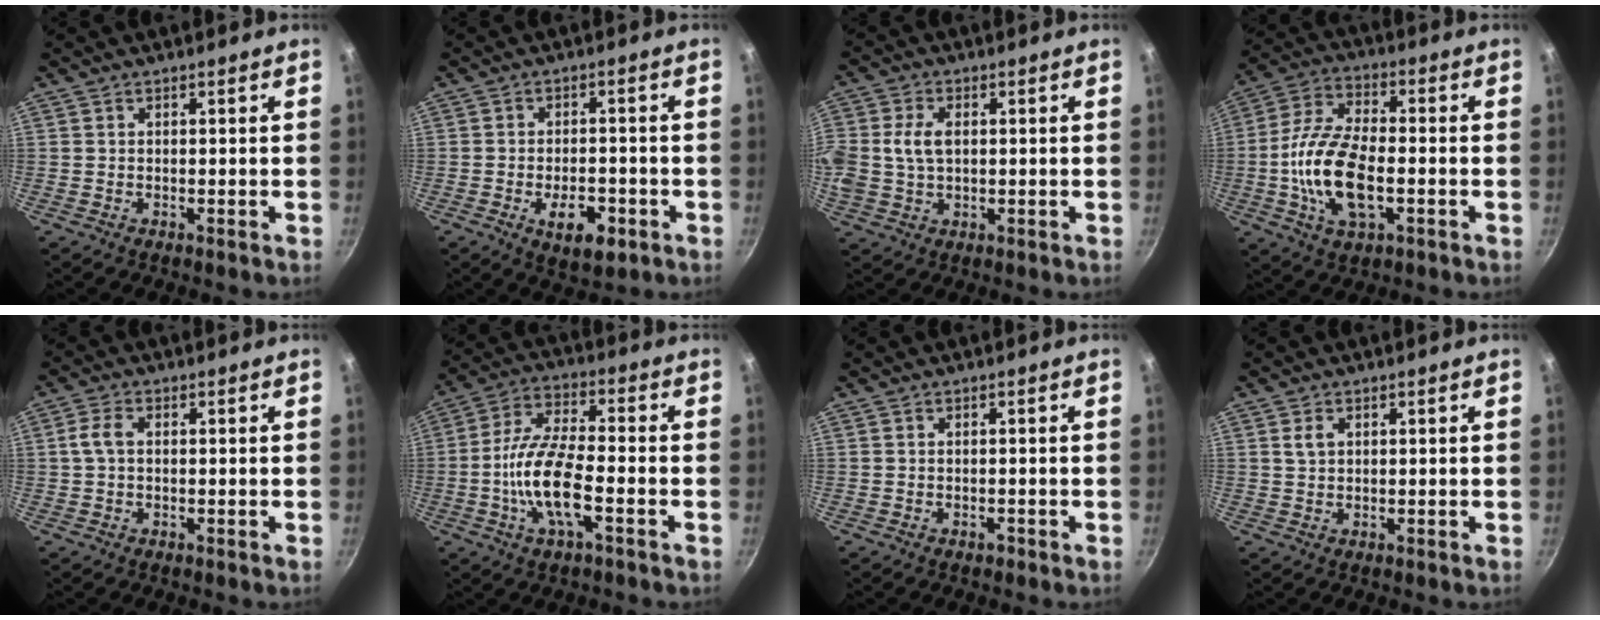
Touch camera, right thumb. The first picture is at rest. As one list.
[{"total": 7.4, "force": [-3.0, 3.6, 5.7], "torque": [-0.078, 0.009, -0.039]}, {"total": 8.6, "force": [0.8, 5.7, 6.3], "torque": [-0.144, 0.009, 0.022]}, {"total": 15.5, "force": [-2.9, 7.5, 13.3], "torque": [-0.264, 0.019, -0.054]}, {"total": 3.5, "force": [0.2, 2.2, 2.7], "torque": [-0.062, 0.009, 0.002]}, {"total": 13.2, "force": [-3.5, 4.7, 11.8], "torque": [-0.240, 0.027, -0.068]}, {"total": 0.6, "force": [-0.4, 0.3, 0.2], "torque": [-0.001, 0.003, -0.006]}, {"total": 2.1, "force": [0.8, 1.4, 1.4], "torque": [-0.027, 0.001, 0.017]}]